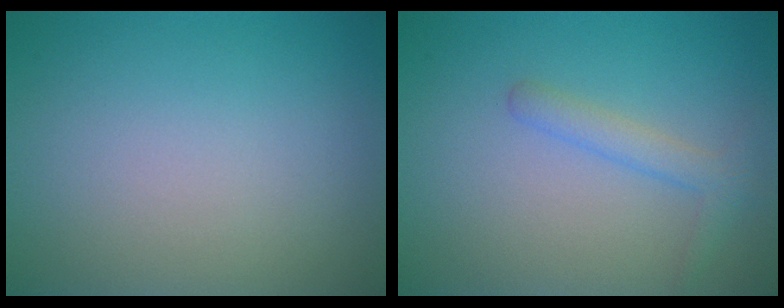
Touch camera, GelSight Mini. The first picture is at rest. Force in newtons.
{"total": 2.0, "press": 1.9, "slide": 0.1}